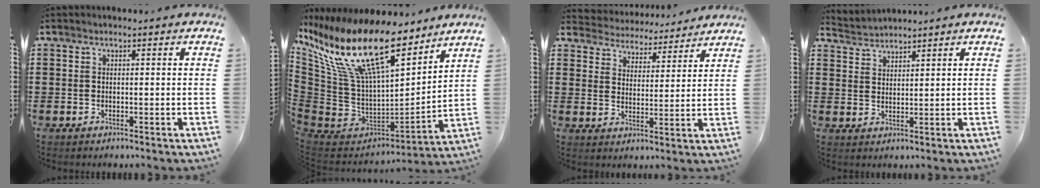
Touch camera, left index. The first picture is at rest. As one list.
[{"total": 19.7, "force": [11.0, 6.8, 14.8], "torque": [-0.336, -0.061, 0.187]}, {"total": 4.3, "force": [4.2, 0.2, -0.5], "torque": [-0.017, -0.037, 0.070]}, {"total": 2.4, "force": [2.3, 0.1, -0.6], "torque": [0.002, -0.005, 0.044]}]